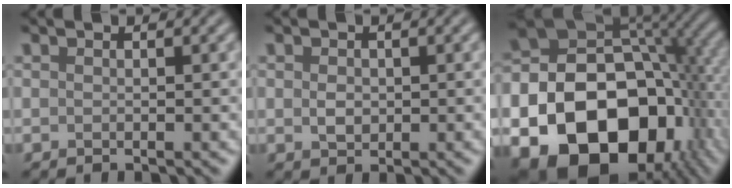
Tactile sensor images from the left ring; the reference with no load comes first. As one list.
[{"total": 1.6, "force": [0.0, 1.2, 1.0], "torque": [-0.020, -0.003, 0.001]}, {"total": 23.0, "force": [-7.7, 17.3, 13.2], "torque": [-0.240, -0.042, -0.135]}]